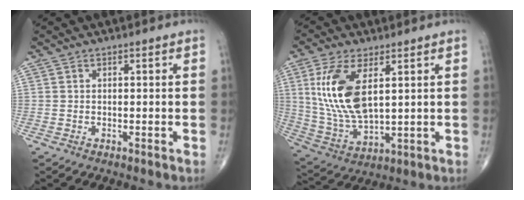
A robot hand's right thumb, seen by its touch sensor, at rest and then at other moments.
{"total": 14.5, "force": [4.1, 6.6, 12.2], "torque": [-0.256, -0.017, 0.092]}